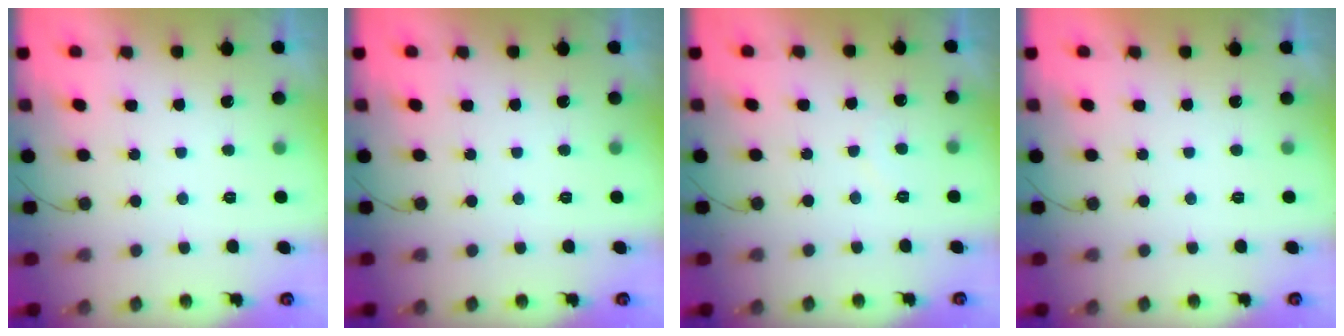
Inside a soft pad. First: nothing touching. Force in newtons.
{"total": 0.0}
{"total": 4.2, "press": 4.2, "slide": 0.3}
{"total": 1.7, "press": 1.7, "slide": 0.0}